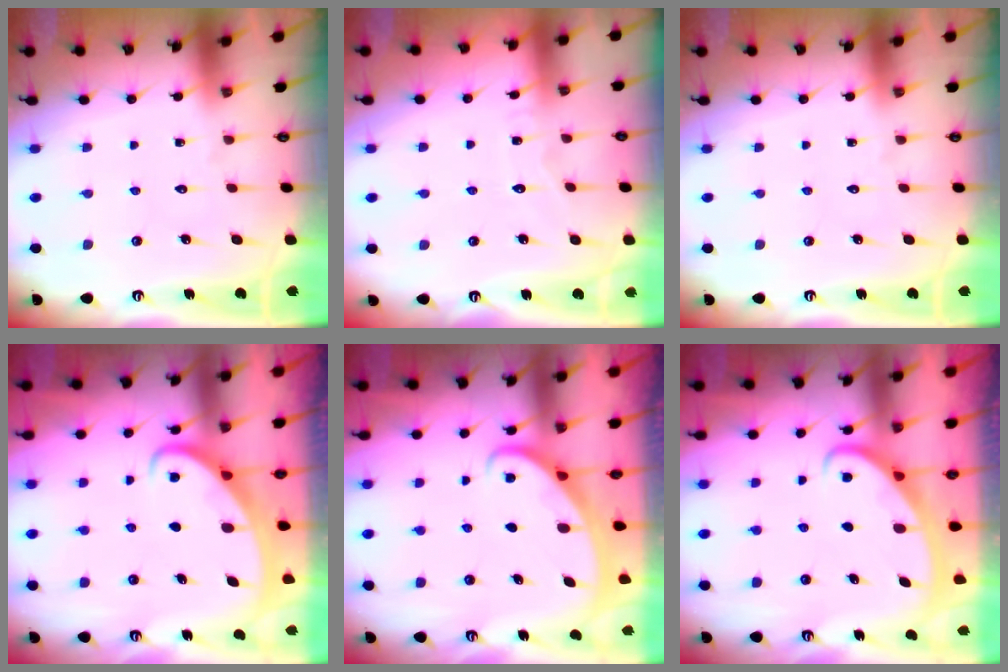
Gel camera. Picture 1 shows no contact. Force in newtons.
{"total": 3.9, "press": 3.8, "slide": 0.3}
{"total": 0.0}
{"total": 2.5, "press": 2.5, "slide": 0.3}
{"total": 1.8, "press": 1.8, "slide": 0.1}
{"total": 2.8, "press": 2.8, "slide": 0.4}